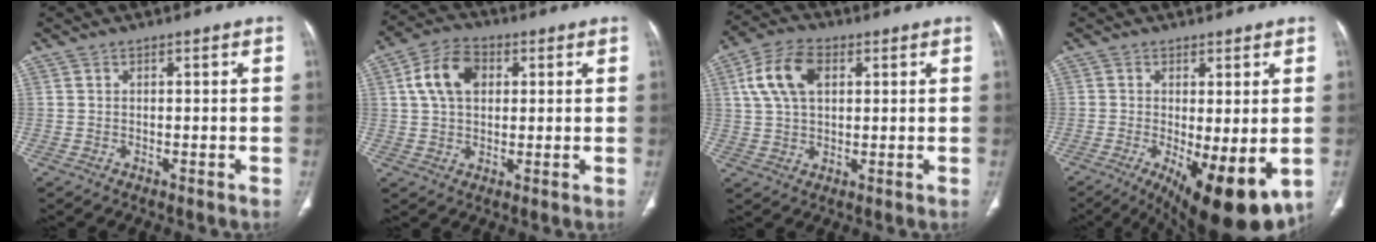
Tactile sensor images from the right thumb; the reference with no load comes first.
{"total": 9.2, "force": [2.4, 6.2, 6.4], "torque": [-0.112, 0.012, 0.039]}
{"total": 10.0, "force": [3.0, 6.0, 7.4], "torque": [-0.144, 0.012, 0.054]}
{"total": 14.8, "force": [-4.7, 5.1, 13.1], "torque": [-0.169, -0.025, -0.055]}